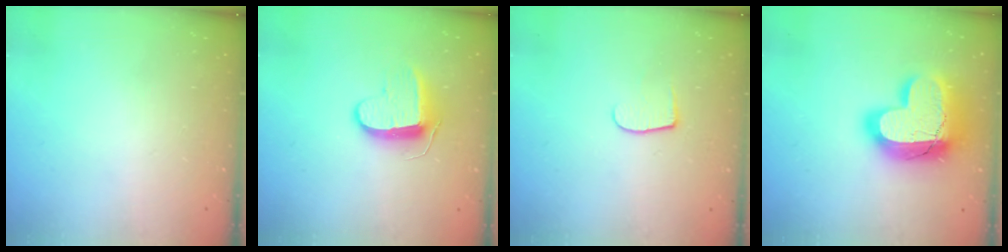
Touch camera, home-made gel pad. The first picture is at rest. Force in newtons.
{"total": 9.7, "press": 9.7, "slide": 0.4}
{"total": 6.1, "press": 6.0, "slide": 0.6}
{"total": 21.0, "press": 20.9, "slide": 1.5}